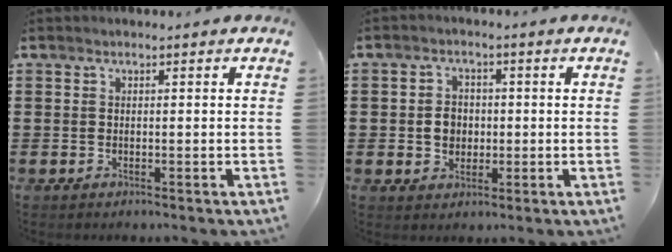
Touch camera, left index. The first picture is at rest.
{"total": 3.8, "force": [-0.3, 3.1, 2.1], "torque": [-0.042, 0.005, -0.011]}